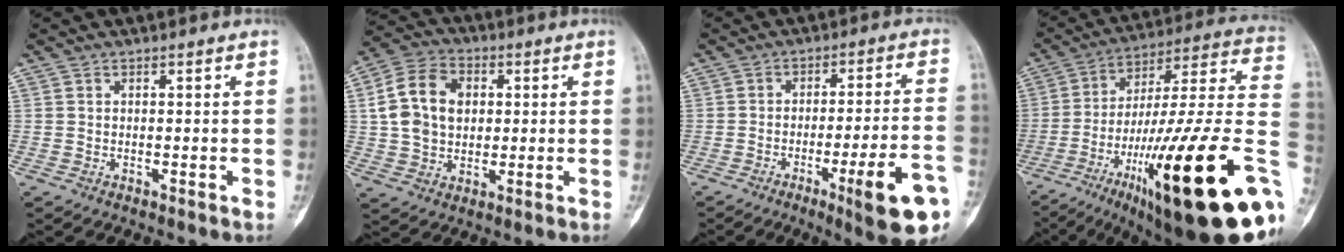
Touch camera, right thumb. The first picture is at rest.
{"total": 12.3, "force": [1.8, 9.2, 7.9], "torque": [-0.130, 0.014, 0.029]}
{"total": 14.6, "force": [-6.5, 2.0, 12.9], "torque": [-0.171, 0.020, -0.084]}
{"total": 35.4, "force": [-11.5, 7.0, 32.7], "torque": [-0.447, 0.041, -0.178]}